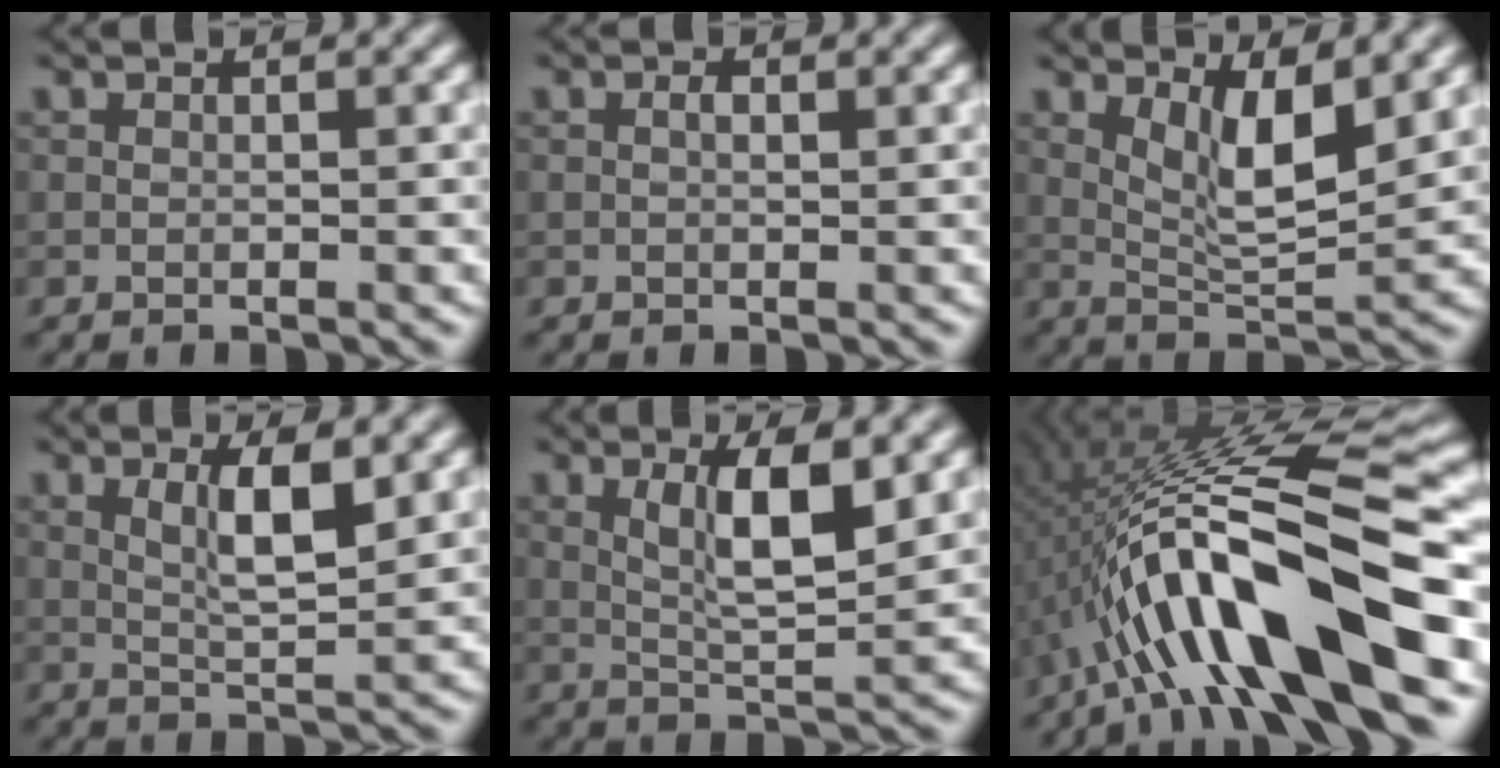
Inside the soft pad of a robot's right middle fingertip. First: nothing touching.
{"total": 0.0}
{"total": 4.4, "force": [1.9, 1.2, 3.8], "torque": [-0.074, -0.008, 0.046]}
{"total": 3.5, "force": [1.2, 0.5, 3.2], "torque": [-0.061, -0.001, 0.030]}
{"total": 4.7, "force": [1.3, 1.0, 4.4], "torque": [-0.083, 0.002, 0.033]}
{"total": 13.2, "force": [-4.8, 2.8, 12.0], "torque": [-0.196, 0.031, -0.066]}